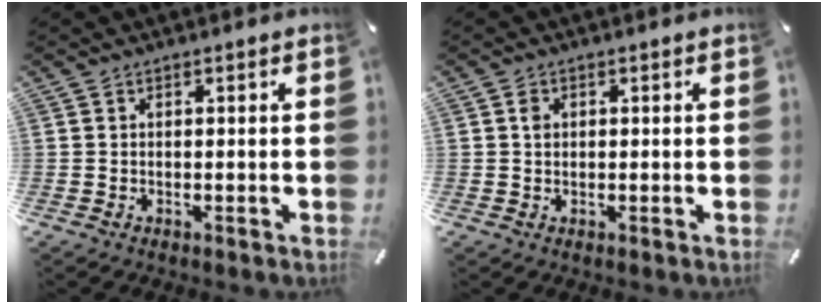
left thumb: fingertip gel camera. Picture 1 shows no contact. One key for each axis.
{"total": 1.9, "fx": 0.4, "fy": 1.5, "fz": 1.1, "tx": -0.017, "ty": 0.003, "tz": 0.004}